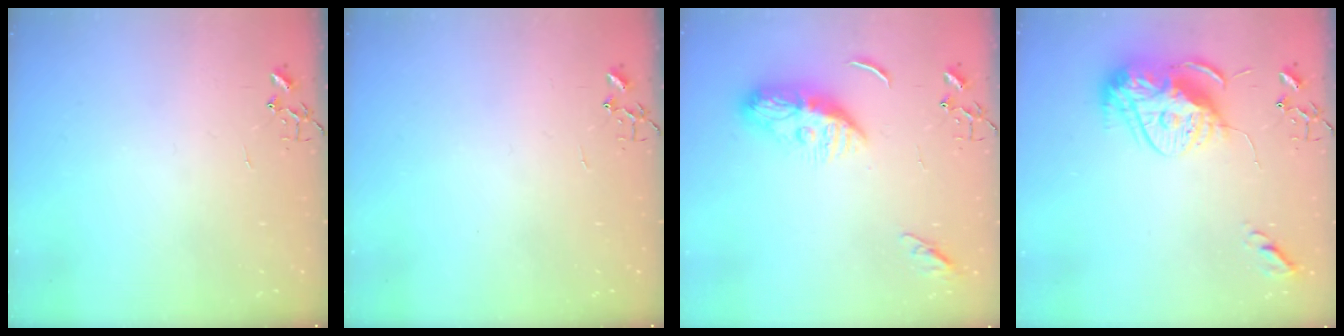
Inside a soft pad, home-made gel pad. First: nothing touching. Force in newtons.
{"total": 0.0}
{"total": 10.4, "press": 10.4, "slide": 1.2}
{"total": 16.2, "press": 16.1, "slide": 1.4}